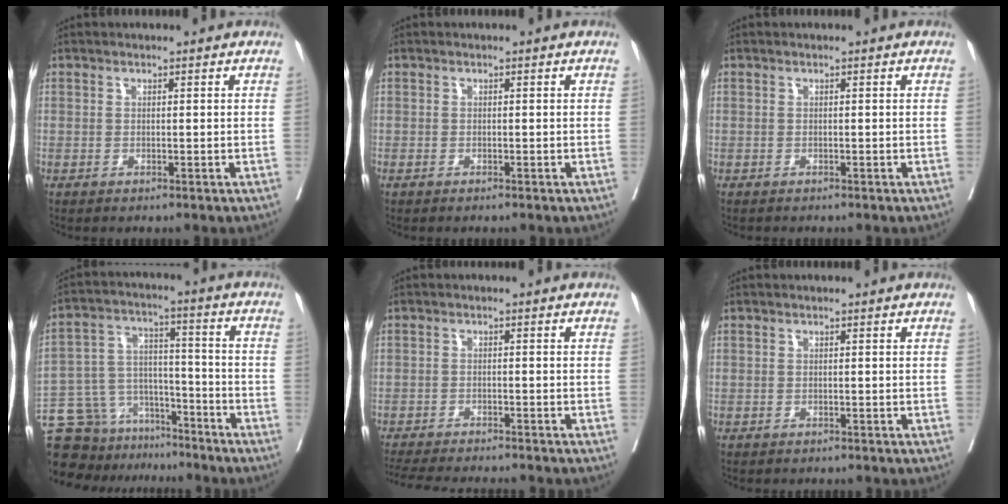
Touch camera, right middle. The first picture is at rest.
{"total": 0.8, "force": [-0.6, 0.1, 0.4], "torque": [-0.011, -0.003, -0.008]}
{"total": 0.6, "force": [-0.5, 0.1, 0.0], "torque": [-0.005, -0.001, -0.012]}
{"total": 17.6, "force": [-15.5, 7.2, 4.1], "torque": [-0.093, 0.043, -0.248]}
{"total": 12.9, "force": [-11.9, 1.2, 5.0], "torque": [-0.082, -0.022, -0.166]}
{"total": 2.2, "force": [-2.1, 0.6, 0.6], "torque": [-0.017, -0.005, -0.027]}